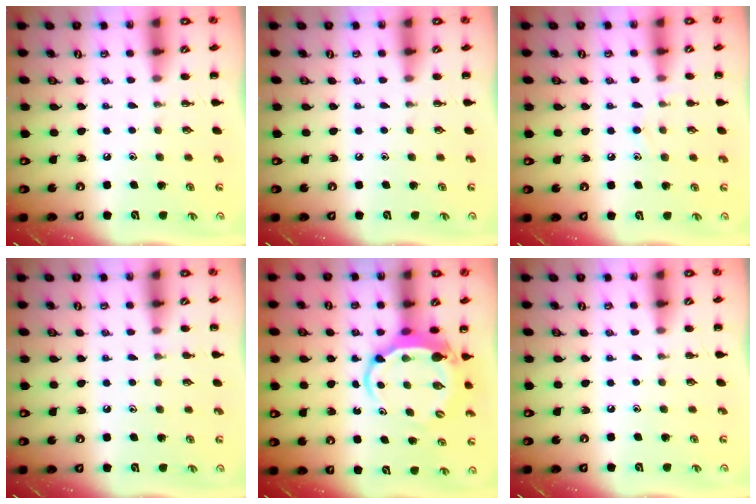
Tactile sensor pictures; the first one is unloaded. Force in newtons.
{"total": 0.0}
{"total": 7.4, "press": 7.0, "slide": 2.5}
{"total": 3.6, "press": 3.4, "slide": 1.3}
{"total": 5.9, "press": 5.7, "slide": 1.1}
{"total": 0.0}